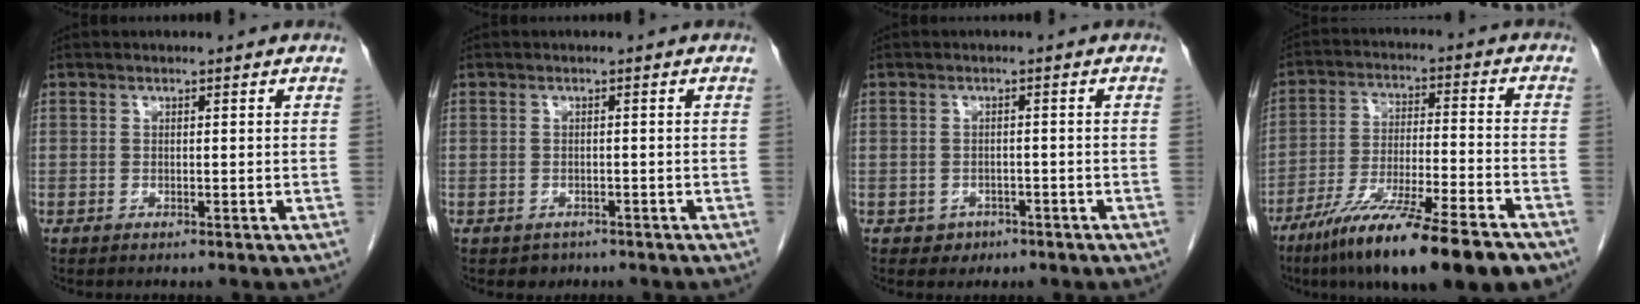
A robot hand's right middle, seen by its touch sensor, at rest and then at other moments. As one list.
[{"total": 1.4, "force": [-1.0, 1.0, 0.1], "torque": [-0.008, 0.001, -0.011]}, {"total": 2.1, "force": [-1.1, 1.7, 0.4], "torque": [-0.008, 0.006, -0.010]}, {"total": 18.9, "force": [-13.6, 1.4, 13.1], "torque": [-0.191, -0.039, -0.228]}]